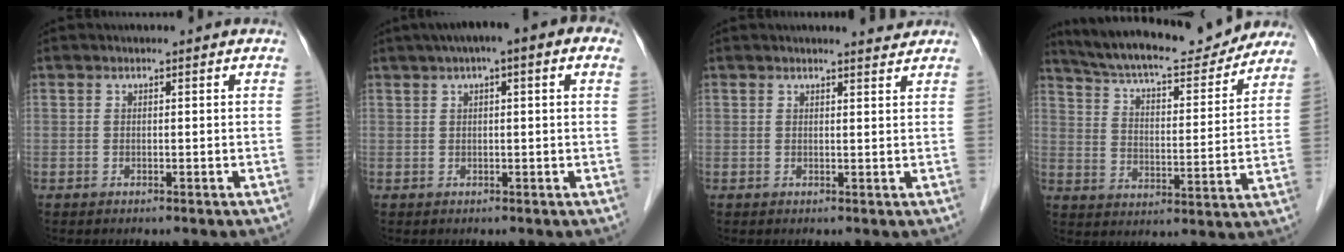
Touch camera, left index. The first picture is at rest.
{"total": 8.1, "force": [4.0, 1.6, 6.9], "torque": [-0.095, 0.045, 0.051]}
{"total": 2.0, "force": [2.0, -0.1, 0.1], "torque": [-0.006, -0.009, 0.023]}
{"total": 20.8, "force": [18.8, 4.0, 8.1], "torque": [-0.134, 0.005, 0.267]}